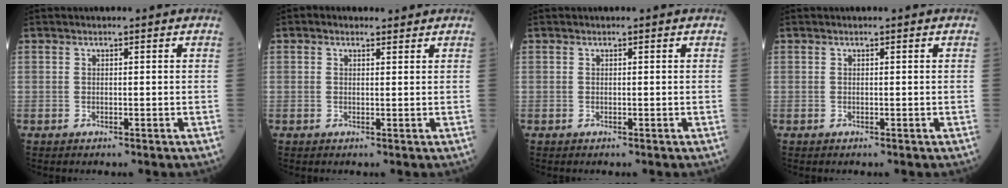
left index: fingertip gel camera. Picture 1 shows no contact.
{"total": 1.5, "force": [1.1, 0.8, 0.6], "torque": [-0.016, 0.010, 0.016]}
{"total": 0.0}
{"total": 0.0}